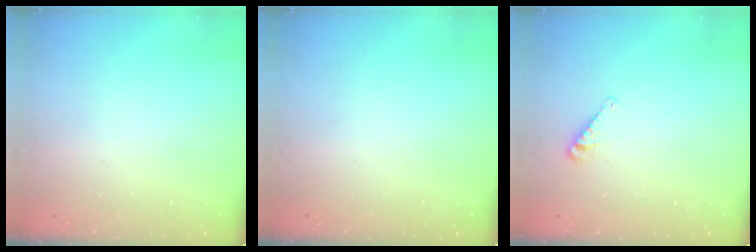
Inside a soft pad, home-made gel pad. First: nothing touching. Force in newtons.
{"total": 0.0}
{"total": 5.0, "press": 5.0, "slide": 0.0}